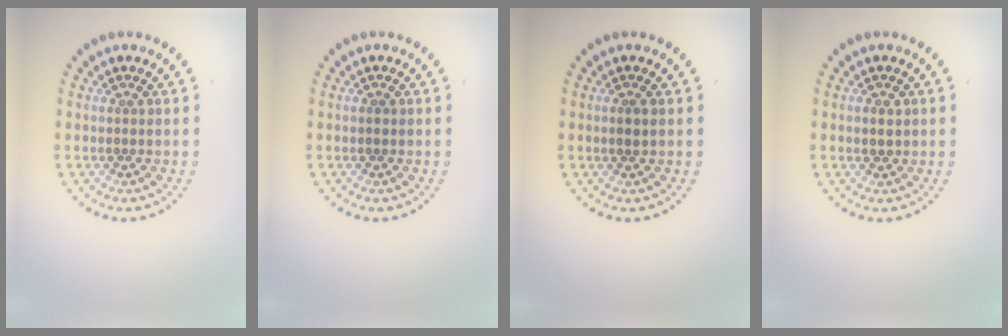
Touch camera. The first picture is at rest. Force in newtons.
{"total": 0.6, "press": 0.6, "slide": 0.1}
{"total": 1.1, "press": 0.9, "slide": 0.5}
{"total": 1.1, "press": 1.0, "slide": 0.2}